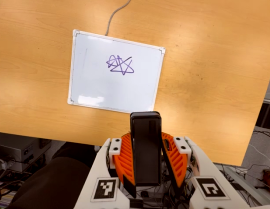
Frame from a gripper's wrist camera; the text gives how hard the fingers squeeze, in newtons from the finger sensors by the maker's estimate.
{"total": 5.4, "left": 4.6, "right": 6.2}